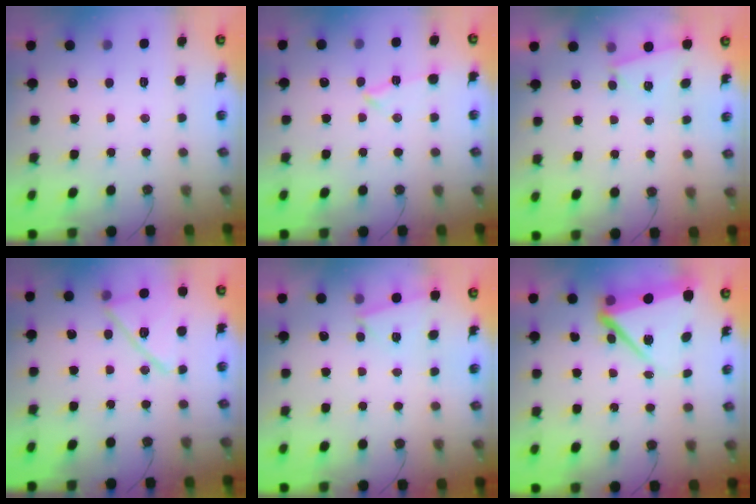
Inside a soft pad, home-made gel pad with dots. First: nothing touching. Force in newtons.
{"total": 5.9, "press": 5.6, "slide": 1.9}
{"total": 2.1, "press": 1.7, "slide": 1.3}
{"total": 15.5, "press": 15.4, "slide": 1.1}
{"total": 2.8, "press": 1.7, "slide": 2.2}
{"total": 8.9, "press": 8.8, "slide": 1.2}